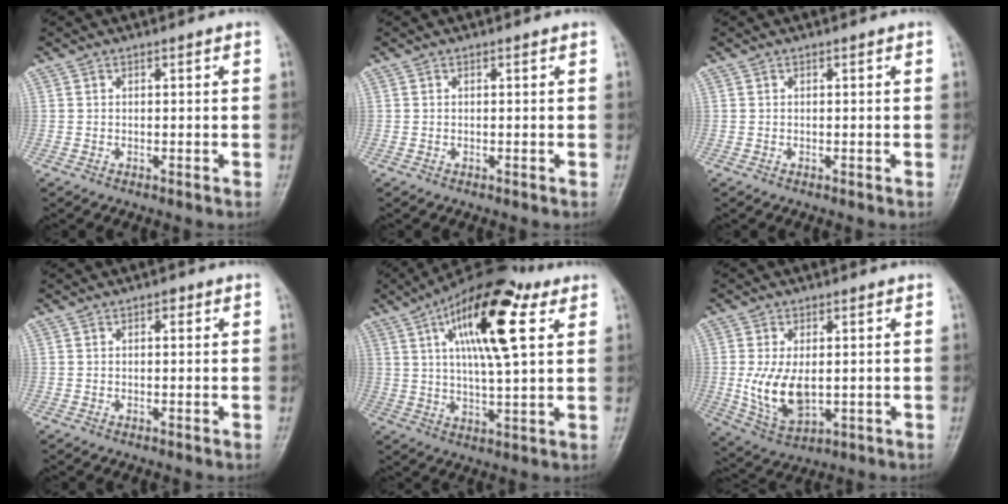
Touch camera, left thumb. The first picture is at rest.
{"total": 0.0}
{"total": 0.0}
{"total": 1.0, "force": [0.4, 0.6, 0.7], "torque": [-0.005, 0.001, 0.003]}
{"total": 18.9, "force": [7.6, 6.2, 16.2], "torque": [-0.249, -0.006, 0.118]}
{"total": 9.0, "force": [-0.2, 5.1, 7.4], "torque": [-0.136, -0.017, 0.011]}